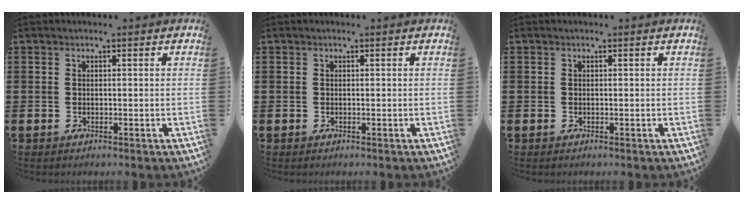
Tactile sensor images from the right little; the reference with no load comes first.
{"total": 0.0}
{"total": 0.0}